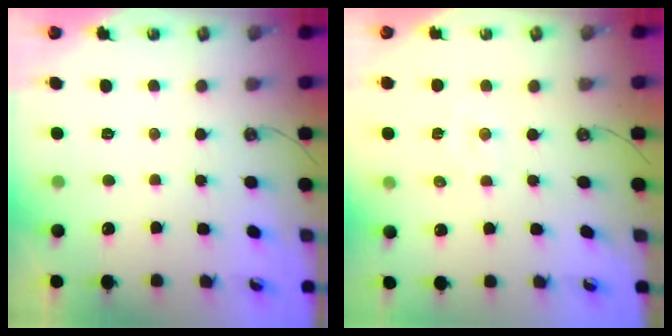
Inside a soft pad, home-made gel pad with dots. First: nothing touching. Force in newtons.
{"total": 3.4, "press": 3.4, "slide": 0.4}